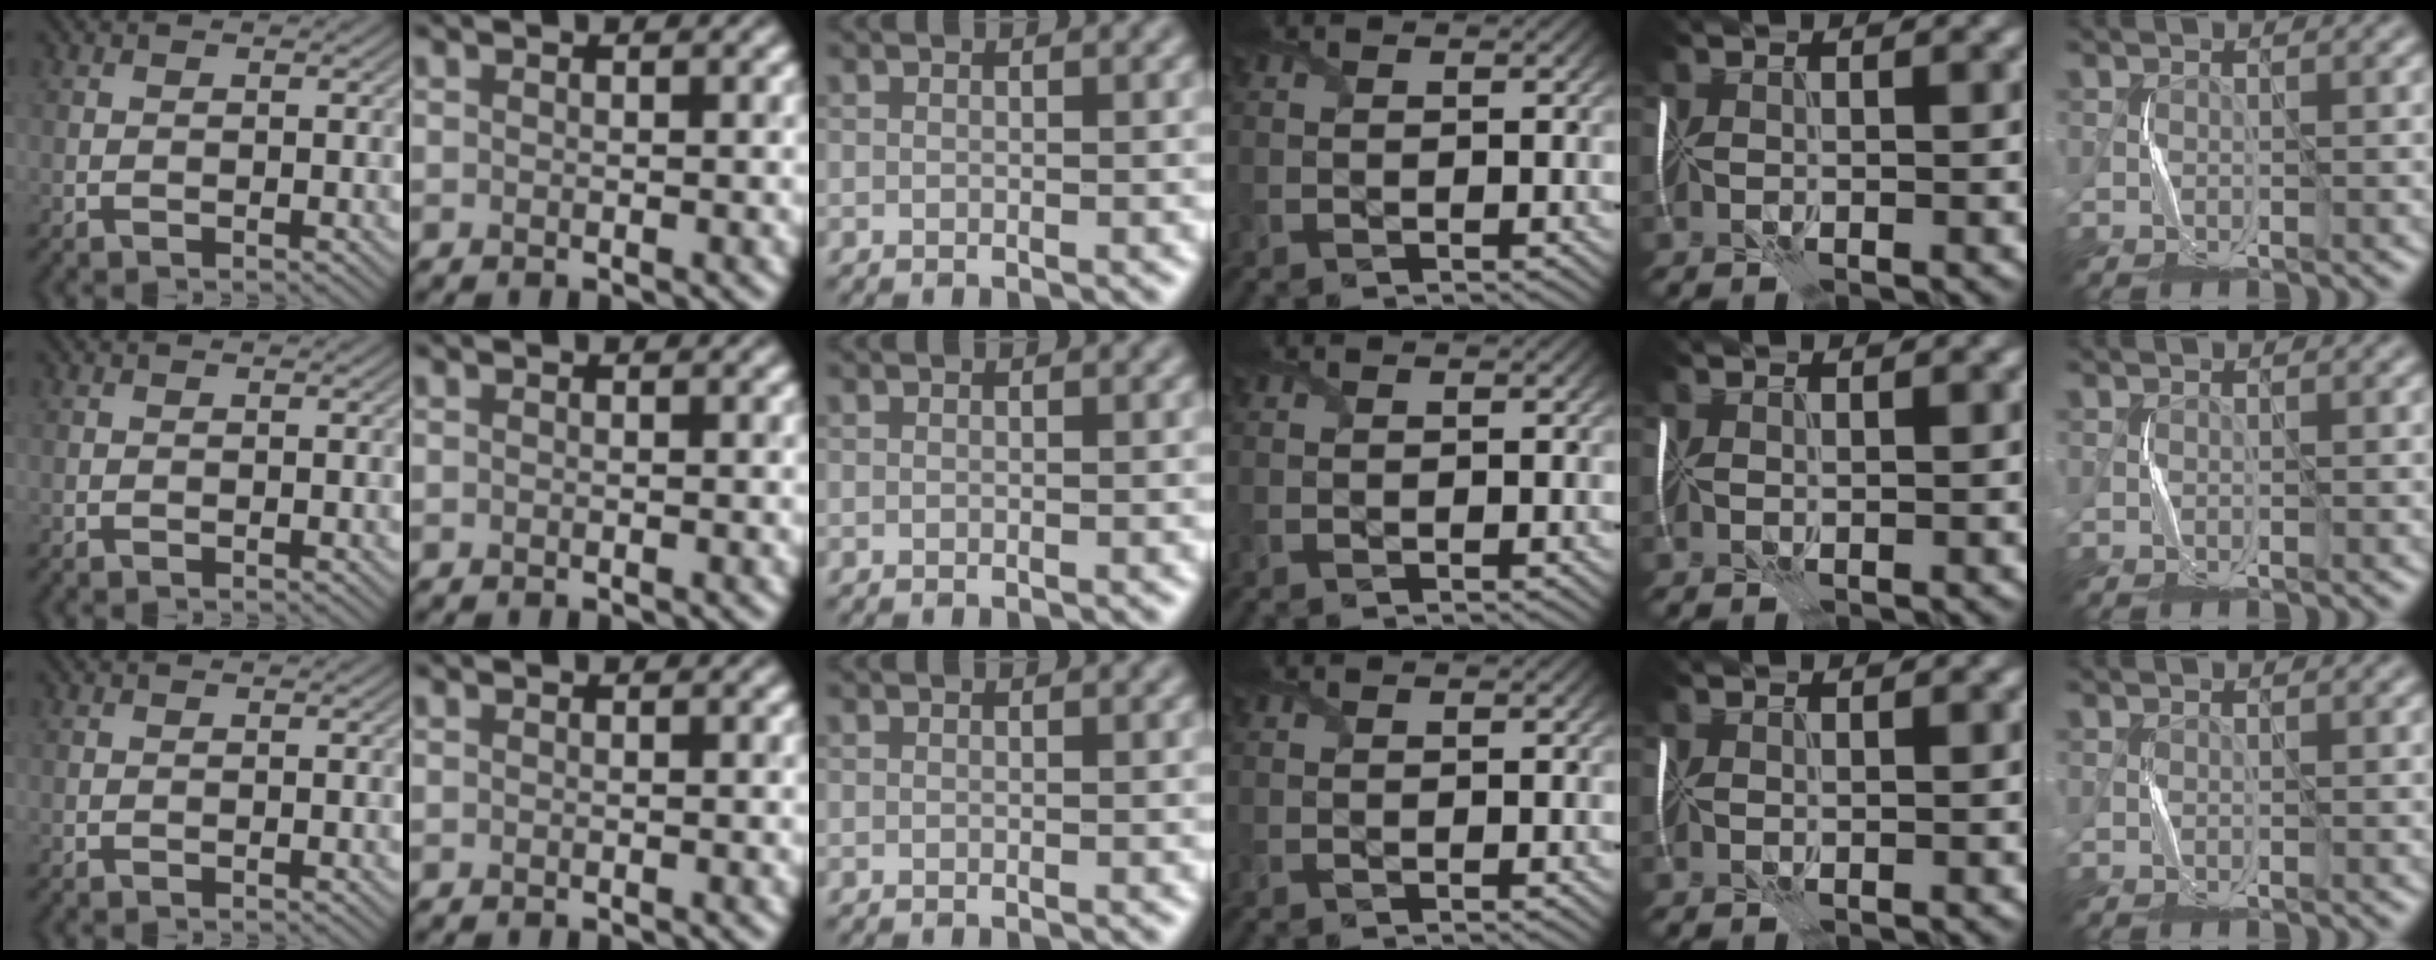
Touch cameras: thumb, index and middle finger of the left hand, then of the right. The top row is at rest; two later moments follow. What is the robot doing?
{"motion": "fold", "object": "plastic wrap"}